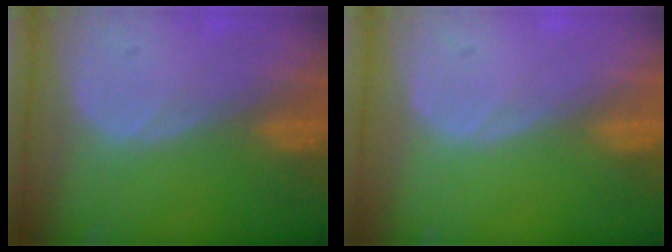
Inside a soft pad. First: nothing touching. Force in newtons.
{"total": 0.0}